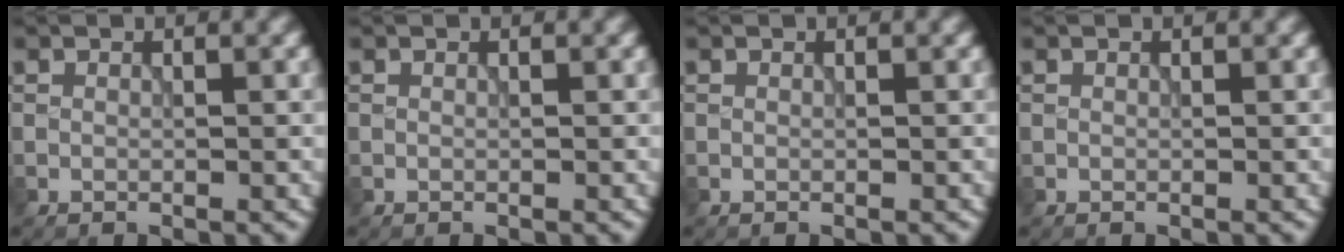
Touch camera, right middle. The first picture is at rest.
{"total": 0.0}
{"total": 0.0}
{"total": 0.0}